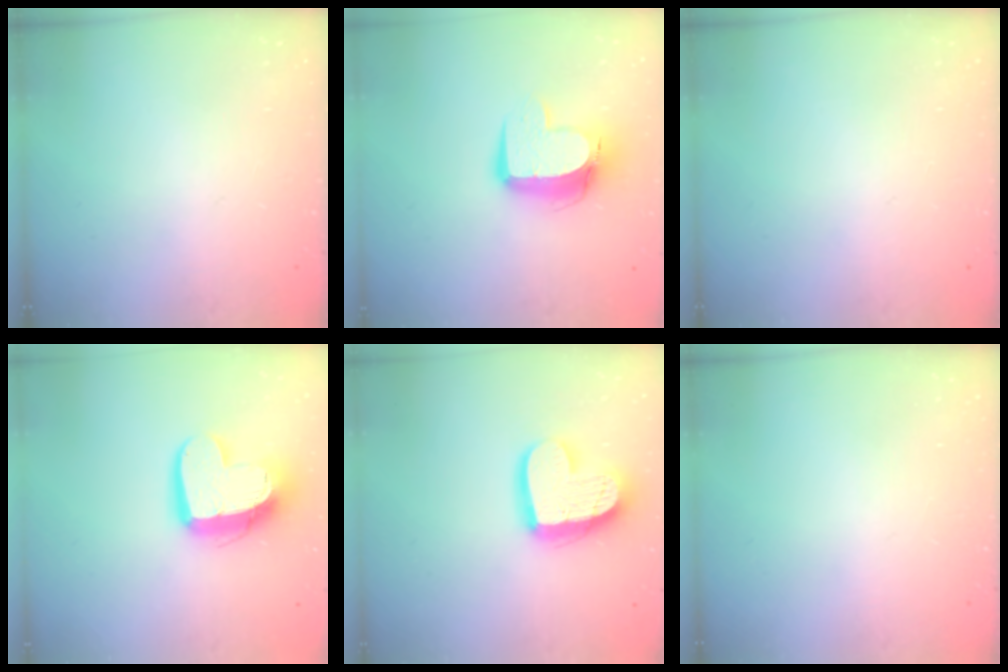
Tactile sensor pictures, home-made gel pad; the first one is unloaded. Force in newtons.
{"total": 11.5, "press": 11.5, "slide": 1.0}
{"total": 0.0}
{"total": 15.4, "press": 15.4, "slide": 1.6}
{"total": 17.8, "press": 17.7, "slide": 1.4}
{"total": 0.0}